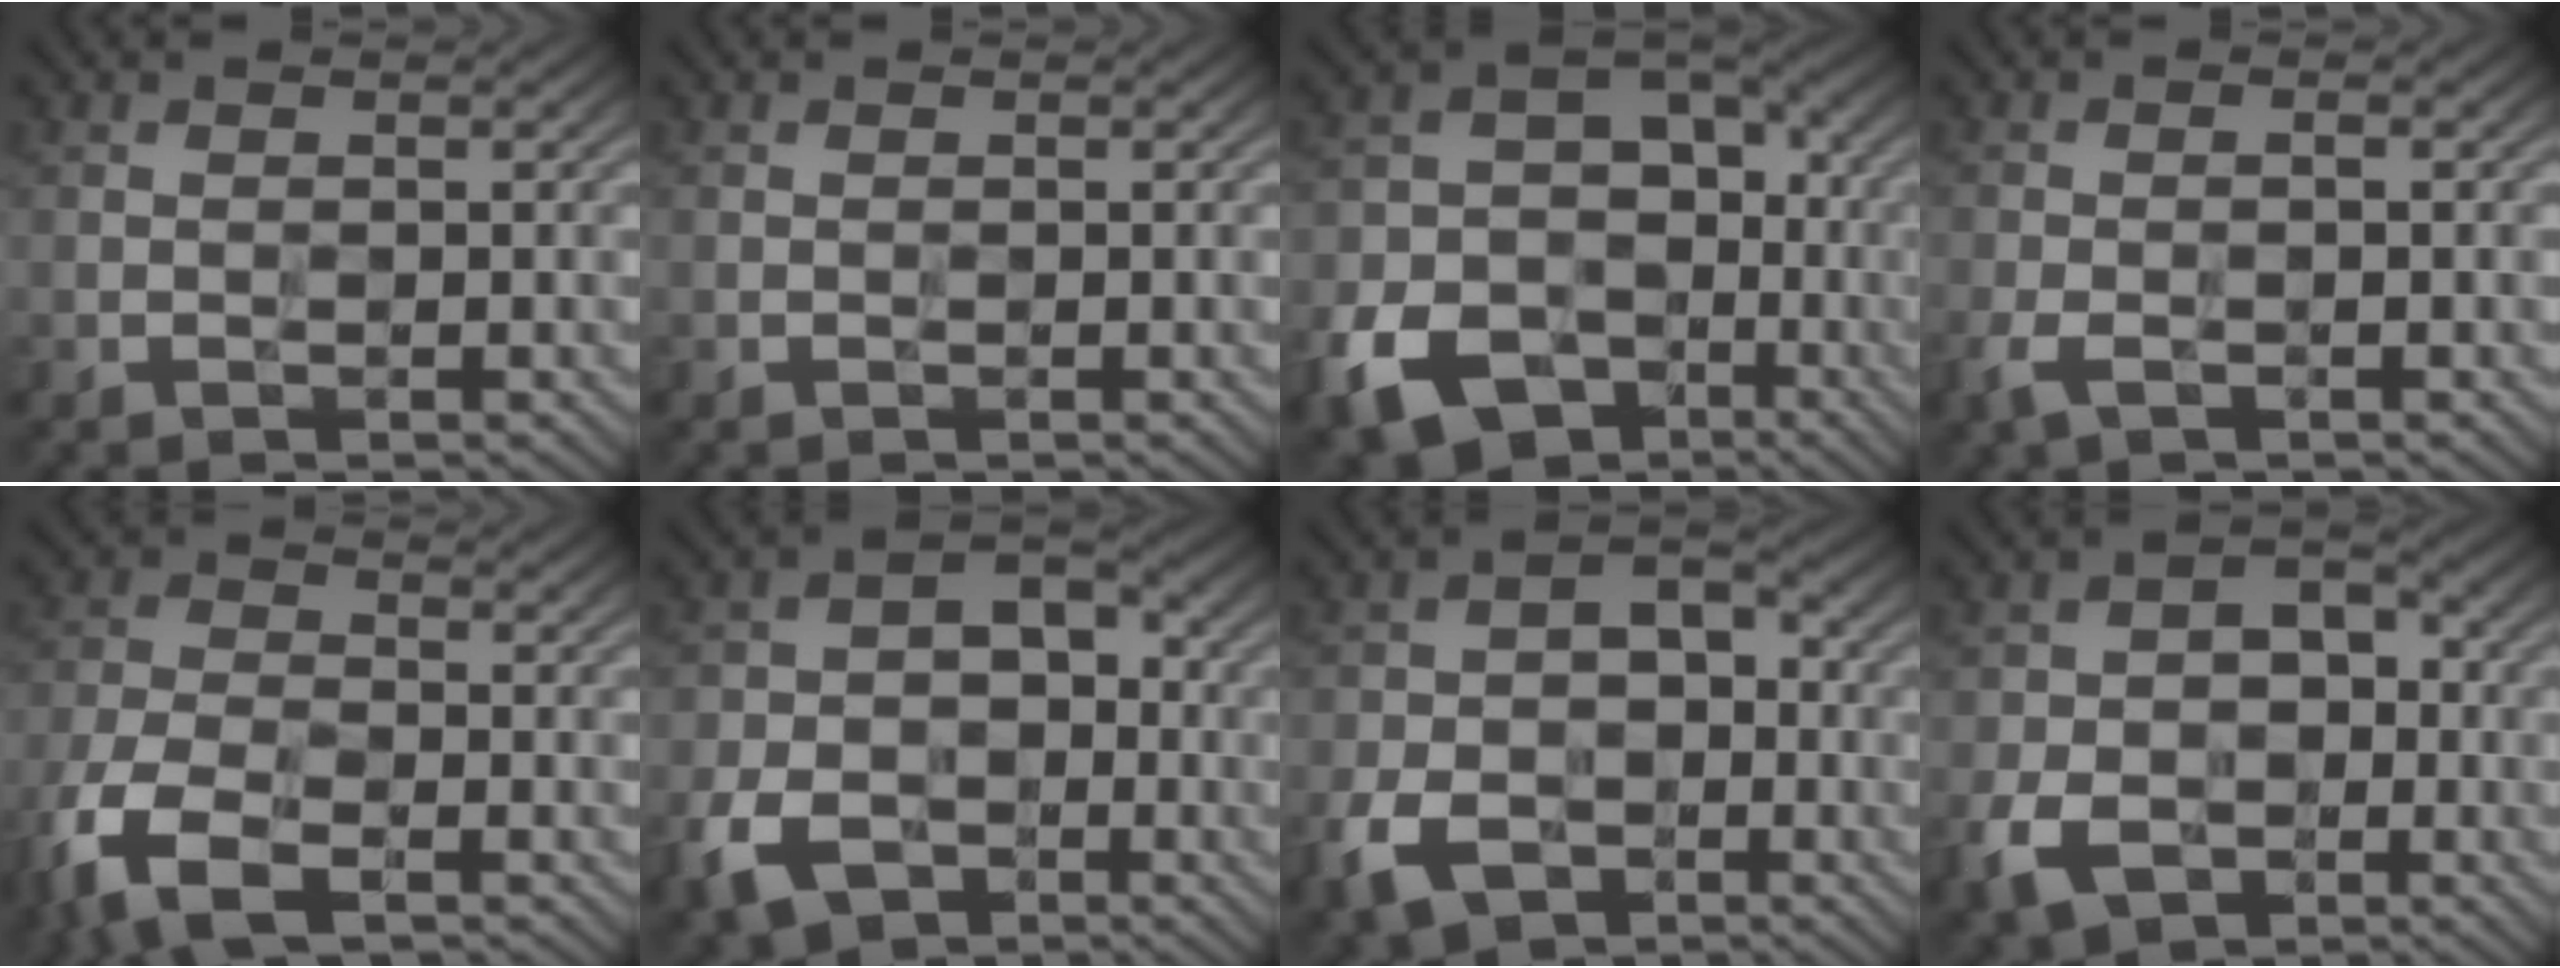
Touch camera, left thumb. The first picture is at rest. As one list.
[{"total": 0.0}, {"total": 14.2, "force": [-6.1, 10.3, 7.6], "torque": [-0.156, -0.033, -0.110]}, {"total": 2.8, "force": [-1.3, 1.0, 2.2], "torque": [-0.056, -0.004, -0.031]}, {"total": 9.1, "force": [-5.4, 4.1, 6.1], "torque": [-0.147, -0.017, -0.118]}, {"total": 10.8, "force": [-4.7, 7.5, 6.2], "torque": [-0.124, -0.021, -0.099]}, {"total": 9.9, "force": [-4.2, 6.7, 5.9], "torque": [-0.120, -0.016, -0.087]}, {"total": 9.4, "force": [-3.5, 6.8, 5.4], "torque": [-0.108, -0.017, -0.072]}]